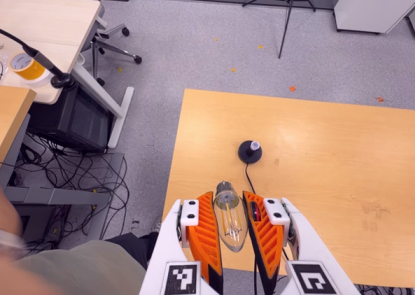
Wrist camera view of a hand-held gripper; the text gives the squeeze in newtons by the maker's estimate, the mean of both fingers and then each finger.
{"total": 17.9, "left": 19.0, "right": 16.7}